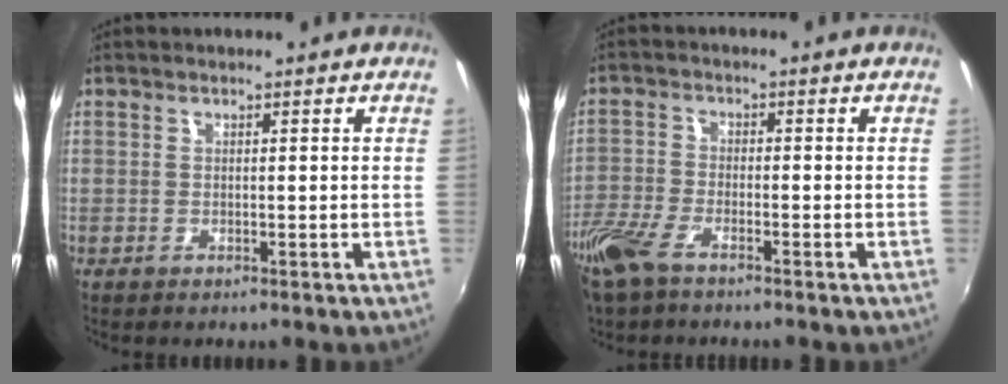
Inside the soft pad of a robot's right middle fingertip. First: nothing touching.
{"total": 7.2, "force": [-5.2, 2.5, 4.4], "torque": [-0.114, -0.013, -0.111]}